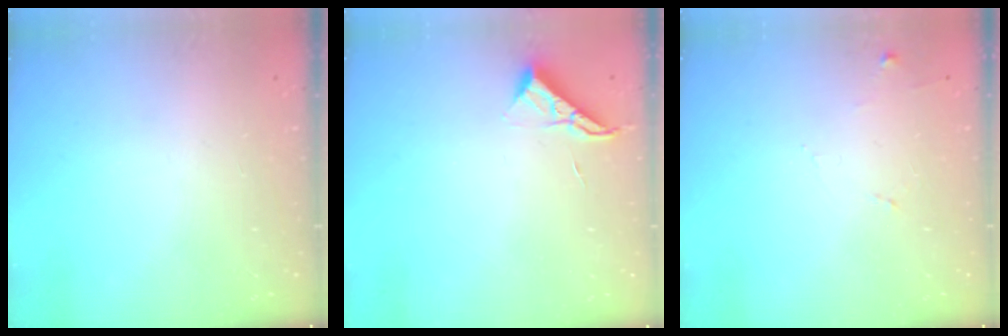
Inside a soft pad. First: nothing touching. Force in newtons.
{"total": 6.8, "press": 6.8, "slide": 0.5}
{"total": 5.9, "press": 5.8, "slide": 0.7}